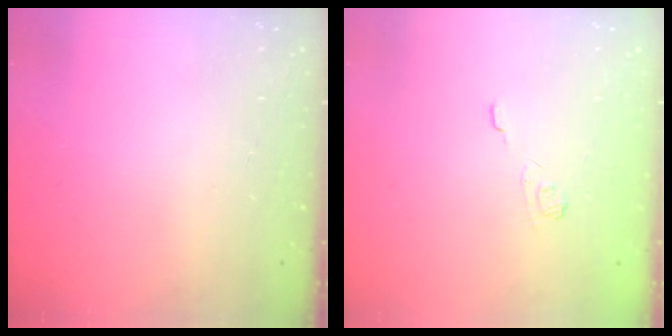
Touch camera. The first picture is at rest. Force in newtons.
{"total": 2.3, "press": 1.9, "slide": 1.4}